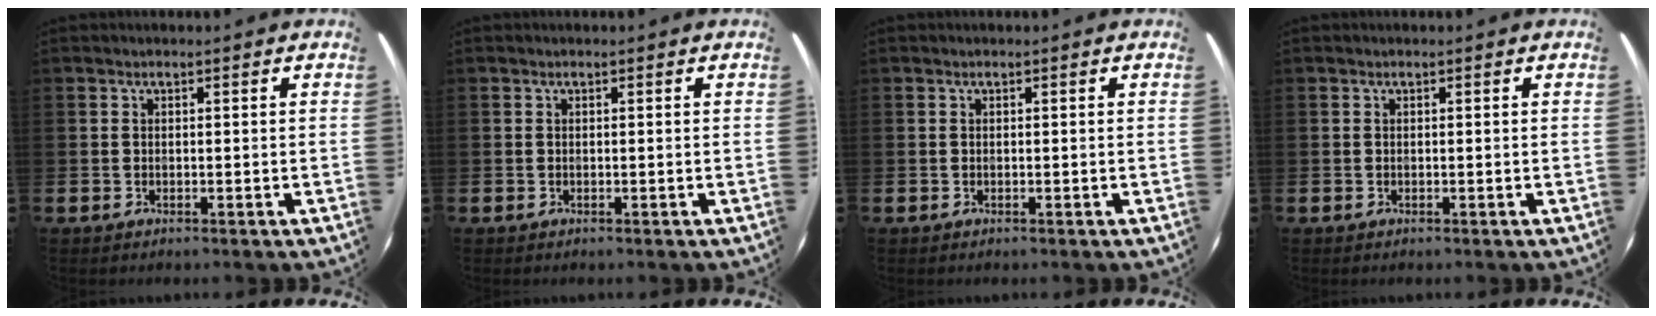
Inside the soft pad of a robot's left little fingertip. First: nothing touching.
{"total": 0.0}
{"total": 0.0}
{"total": 0.0}